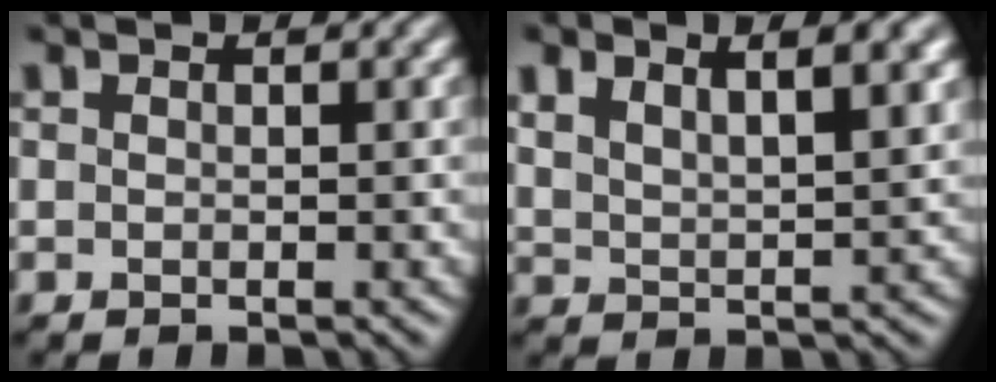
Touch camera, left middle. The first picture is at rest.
{"total": 5.2, "force": [3.8, 1.6, 3.2], "torque": [-0.046, 0.022, 0.057]}